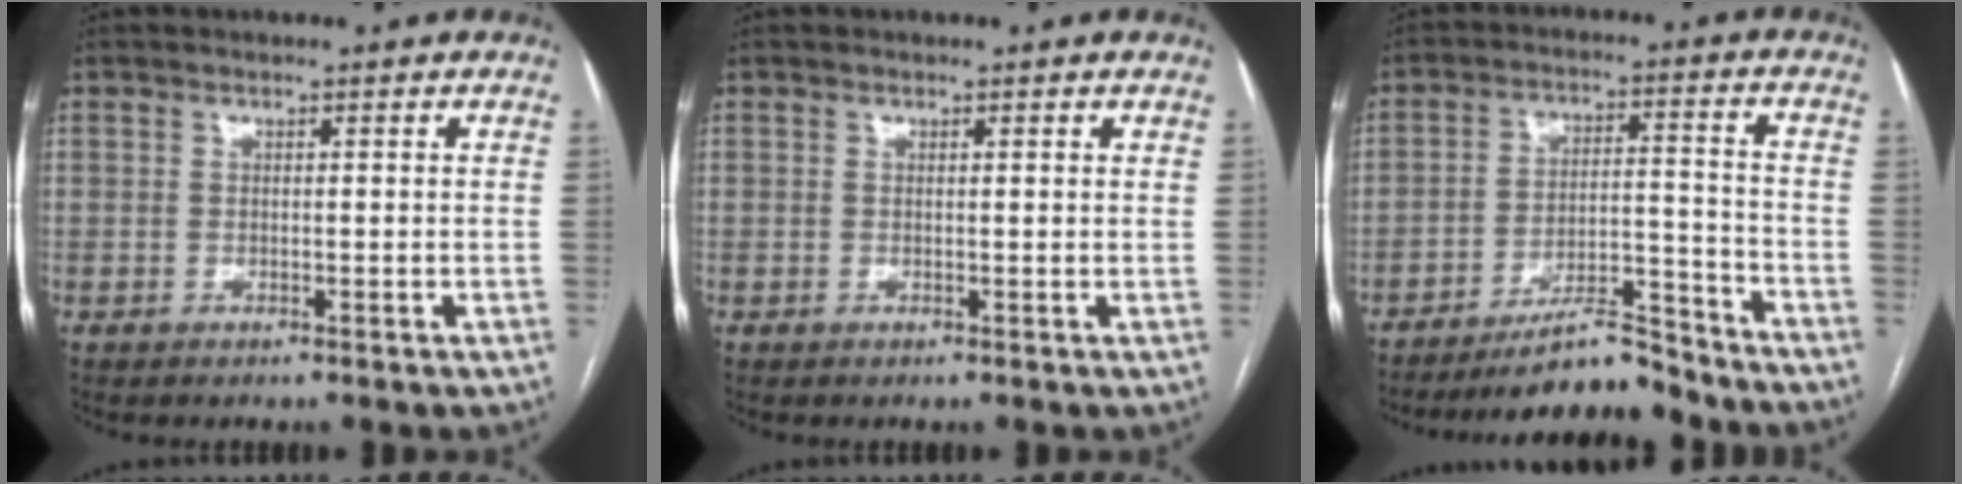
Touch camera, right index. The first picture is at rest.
{"total": 0.6, "force": [0.5, 0.0, 0.3], "torque": [-0.006, 0.001, 0.003]}
{"total": 10.3, "force": [-9.5, 1.2, 3.8], "torque": [-0.055, 0.015, -0.161]}